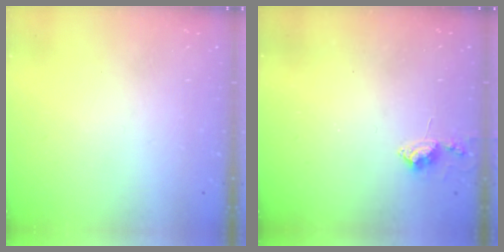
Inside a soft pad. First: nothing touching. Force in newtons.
{"total": 7.4, "press": 7.4, "slide": 0.7}